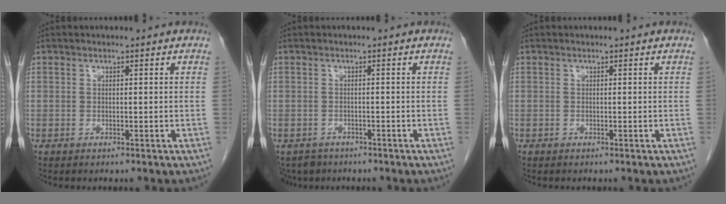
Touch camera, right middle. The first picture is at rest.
{"total": 3.8, "force": [-3.0, 2.3, 0.3], "torque": [-0.002, 0.000, -0.048]}
{"total": 0.0}